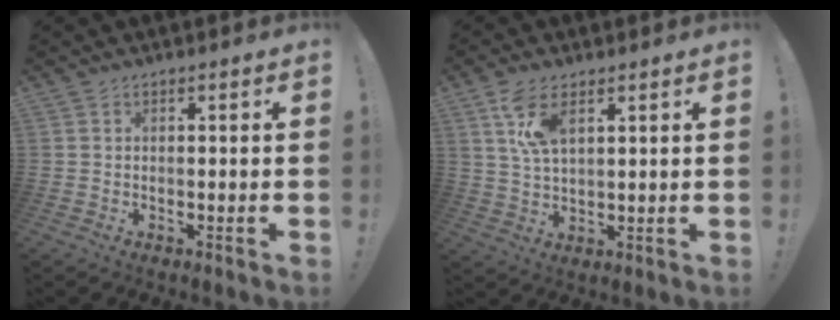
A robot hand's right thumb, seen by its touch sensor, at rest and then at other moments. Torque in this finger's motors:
{"motor_torque": [0.16, 0.92, 0.00, 0.02, 0.19]}